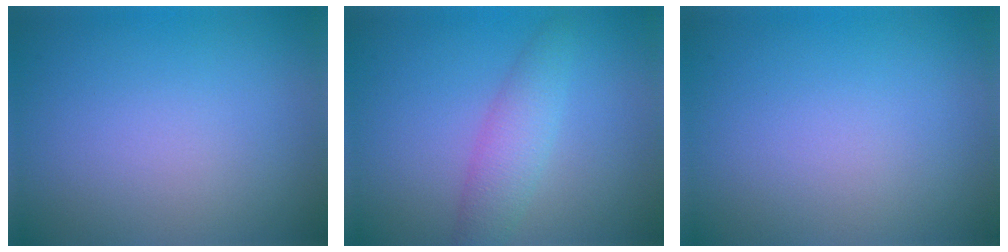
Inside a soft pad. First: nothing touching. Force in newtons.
{"total": 2.9, "press": 2.9, "slide": 0.0}
{"total": 0.0}